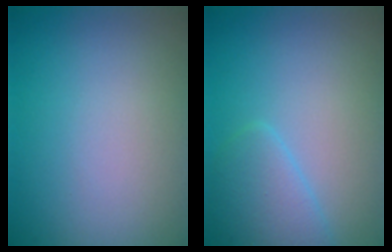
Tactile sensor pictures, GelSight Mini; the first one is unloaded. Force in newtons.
{"total": 2.8, "press": 2.8, "slide": 0.2}